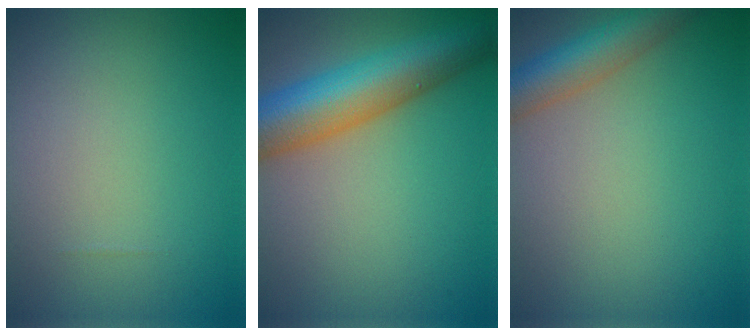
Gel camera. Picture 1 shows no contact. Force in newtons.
{"total": 9.5, "press": 9.5, "slide": 0.2}
{"total": 5.0, "press": 5.0, "slide": 0.2}